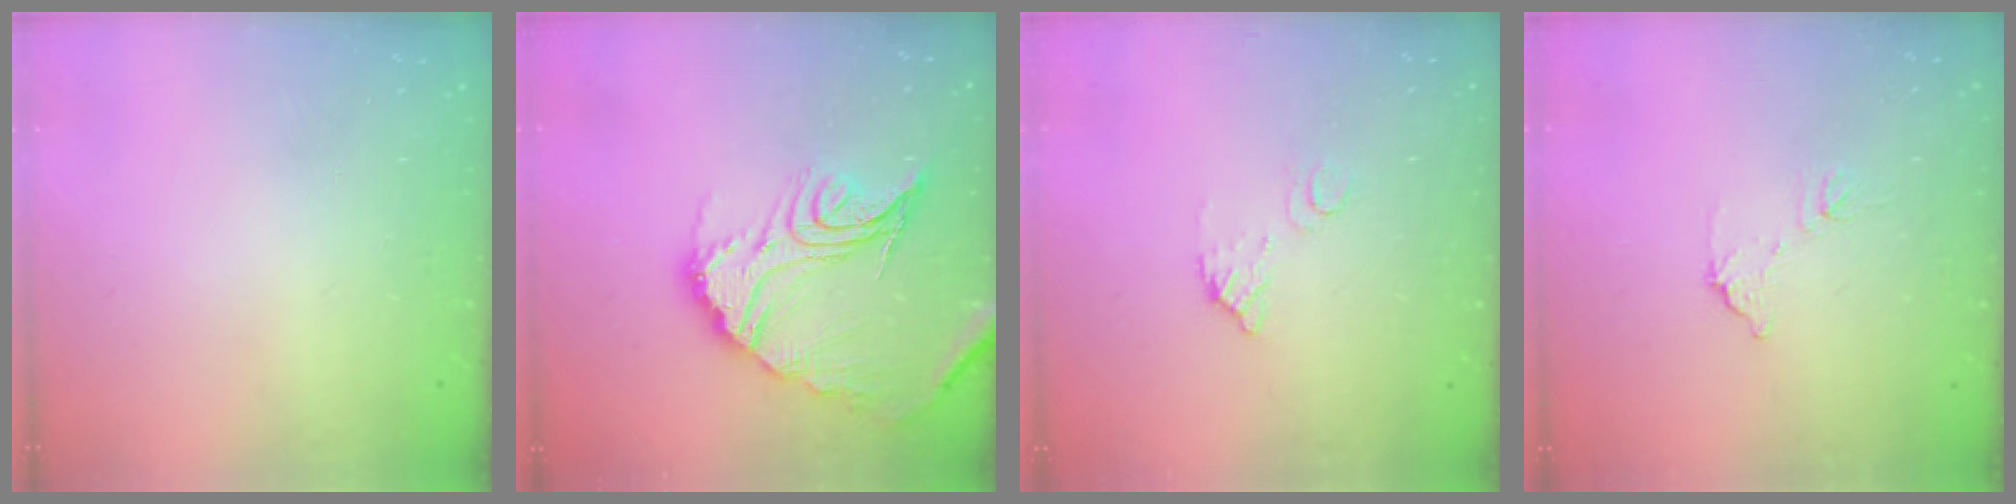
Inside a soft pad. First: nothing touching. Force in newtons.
{"total": 19.2, "press": 19.1, "slide": 2.0}
{"total": 5.1, "press": 5.1, "slide": 0.4}
{"total": 7.0, "press": 7.0, "slide": 0.3}